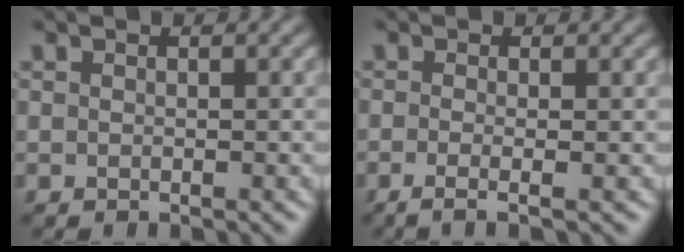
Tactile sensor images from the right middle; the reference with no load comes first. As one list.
[{"total": 2.7, "force": [-0.6, 1.0, 2.4], "torque": [-0.031, -0.009, -0.017]}]